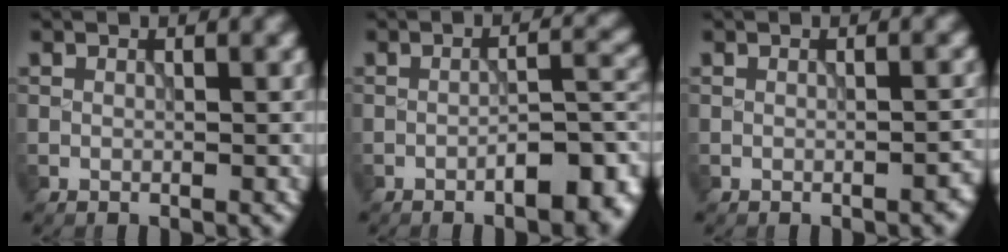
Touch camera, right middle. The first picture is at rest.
{"total": 6.5, "force": [-3.5, 2.0, 5.1], "torque": [-0.062, 0.008, -0.042]}
{"total": 1.0, "force": [-0.7, 0.2, 0.7], "torque": [-0.010, 0.003, -0.009]}